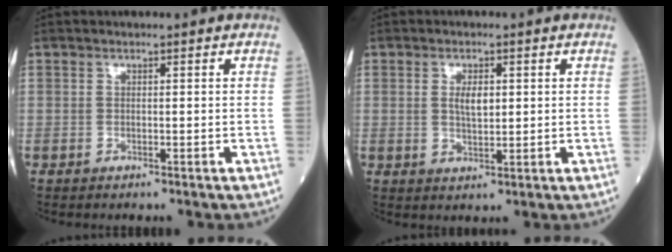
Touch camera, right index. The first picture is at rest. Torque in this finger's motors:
{"motor_torque": [0.50, 0.38, 0.27, 0.08]}